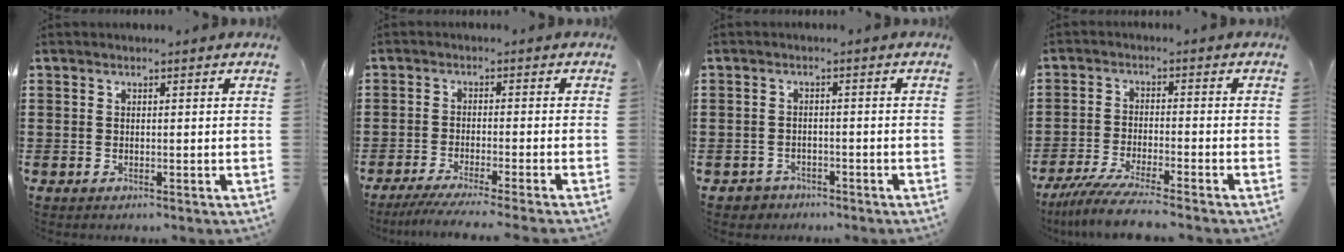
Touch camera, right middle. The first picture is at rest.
{"total": 3.6, "force": [-3.1, -0.4, 1.8], "torque": [-0.037, -0.012, -0.060]}
{"total": 1.7, "force": [-1.5, 0.7, -0.2], "torque": [-0.004, 0.000, -0.035]}
{"total": 5.8, "force": [-5.1, -0.2, 2.7], "torque": [-0.064, -0.021, -0.099]}